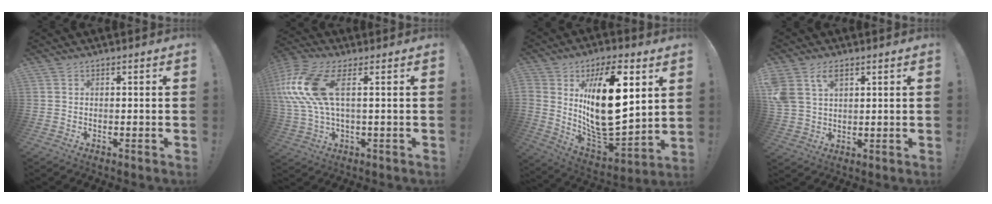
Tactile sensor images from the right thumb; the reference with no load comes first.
{"total": 16.2, "force": [3.8, 7.2, 14.0], "torque": [-0.282, 0.000, 0.072]}
{"total": 22.4, "force": [6.7, 10.9, 18.4], "torque": [-0.328, -0.041, 0.113]}
{"total": 7.7, "force": [3.8, 4.9, 4.6], "torque": [-0.098, -0.009, 0.073]}